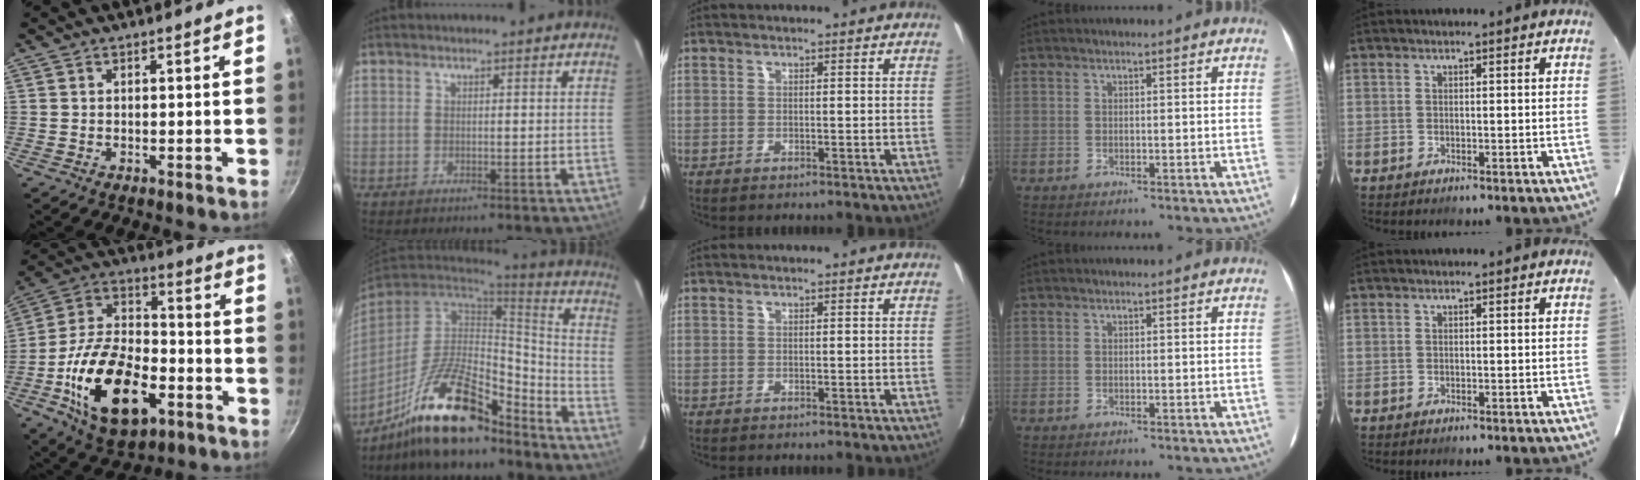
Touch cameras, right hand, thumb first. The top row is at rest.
{"thumb": {"total": 22.9, "force": [-8.1, 12.7, 17.2], "torque": [-0.300, 0.035, -0.144]}, "index": {"total": 20.8, "force": [-14.7, 7.1, 12.9], "torque": [-0.254, -0.003, -0.254]}}